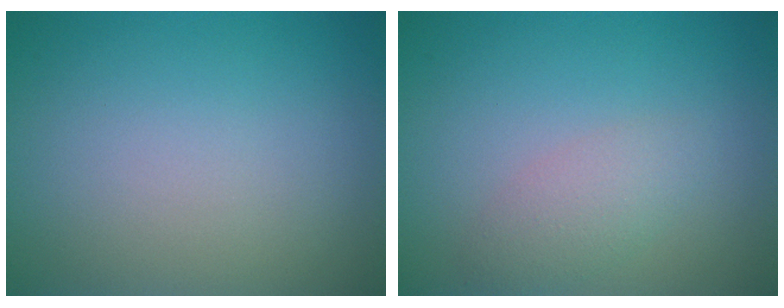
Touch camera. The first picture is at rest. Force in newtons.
{"total": 2.1, "press": 2.1, "slide": 0.2}